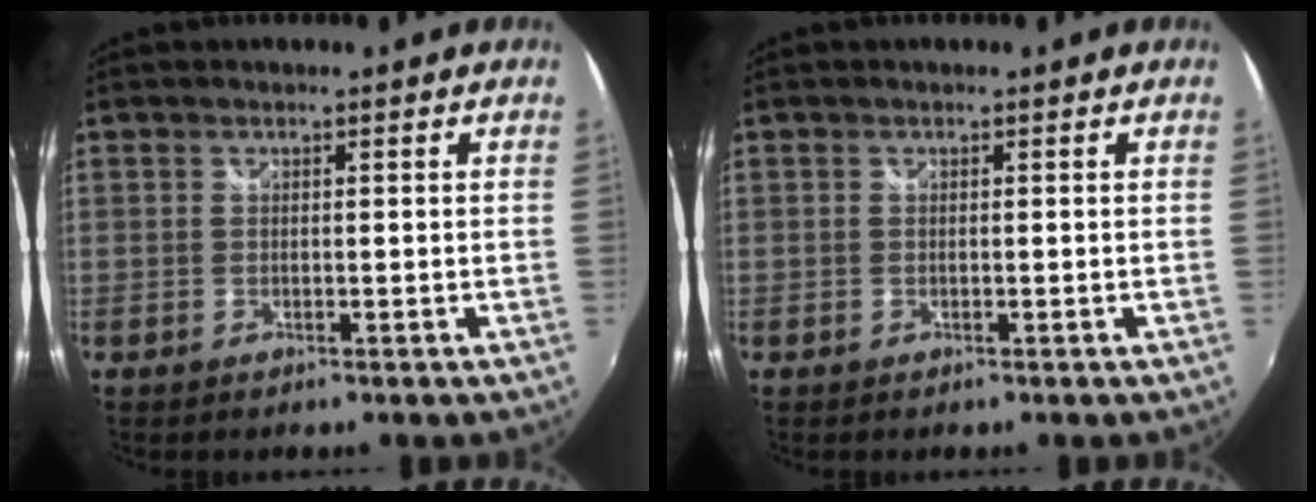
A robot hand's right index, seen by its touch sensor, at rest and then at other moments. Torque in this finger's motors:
{"motor_torque": [-0.02, 0.03, 0.00, 0.00]}